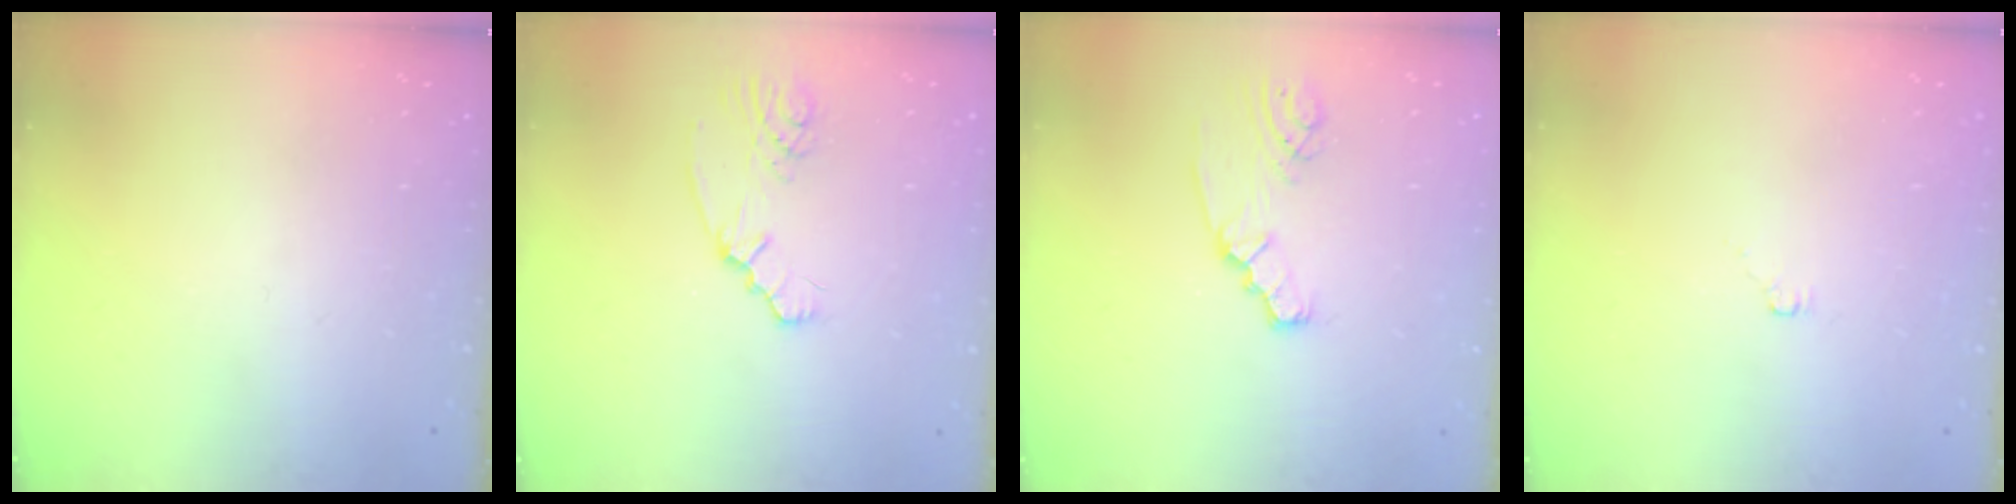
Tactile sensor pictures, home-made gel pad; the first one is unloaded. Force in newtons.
{"total": 2.3, "press": 2.2, "slide": 0.5}
{"total": 2.2, "press": 2.1, "slide": 0.5}
{"total": 2.4, "press": 2.4, "slide": 0.4}